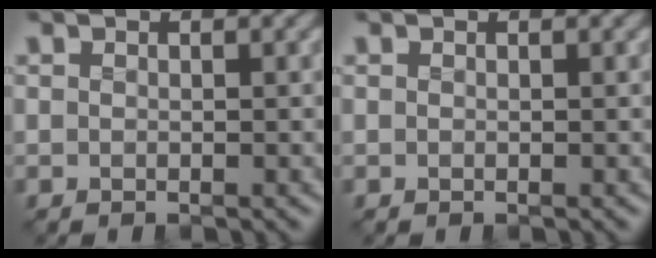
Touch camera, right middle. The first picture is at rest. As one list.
[{"total": 0.0}]